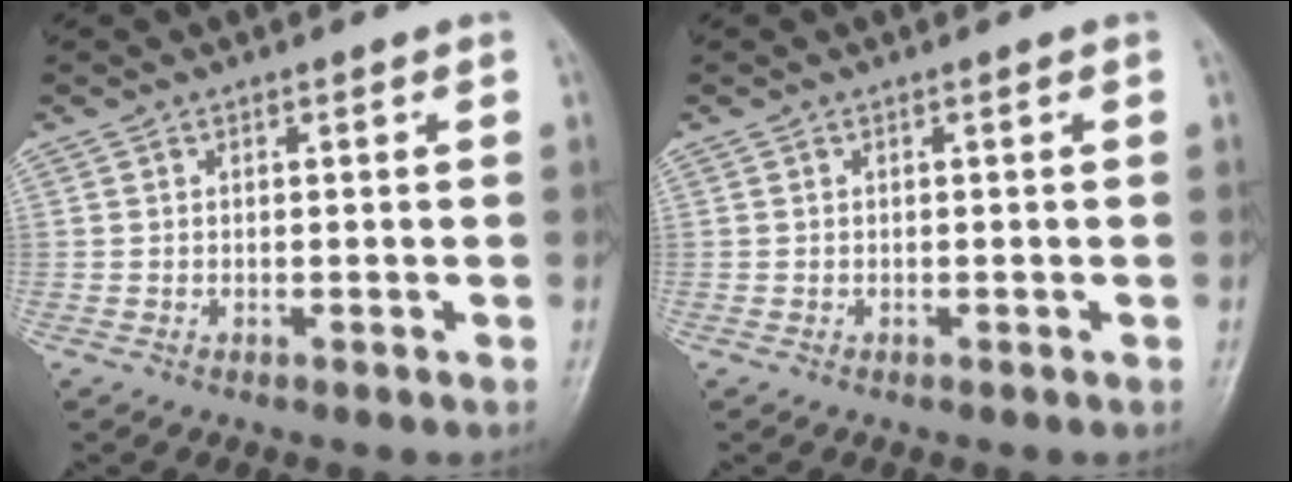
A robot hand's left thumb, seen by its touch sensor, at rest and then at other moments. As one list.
[{"total": 0.0}]